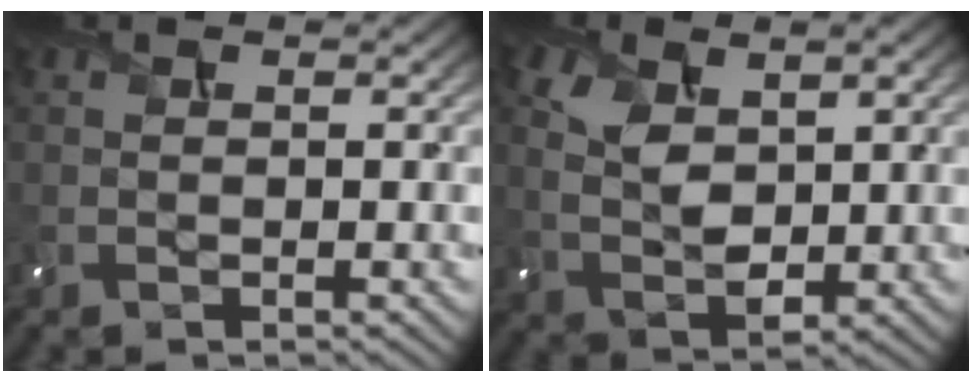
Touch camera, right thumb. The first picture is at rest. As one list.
[{"total": 5.9, "force": [1.8, 3.3, 4.6], "torque": [-0.102, 0.000, 0.033]}]